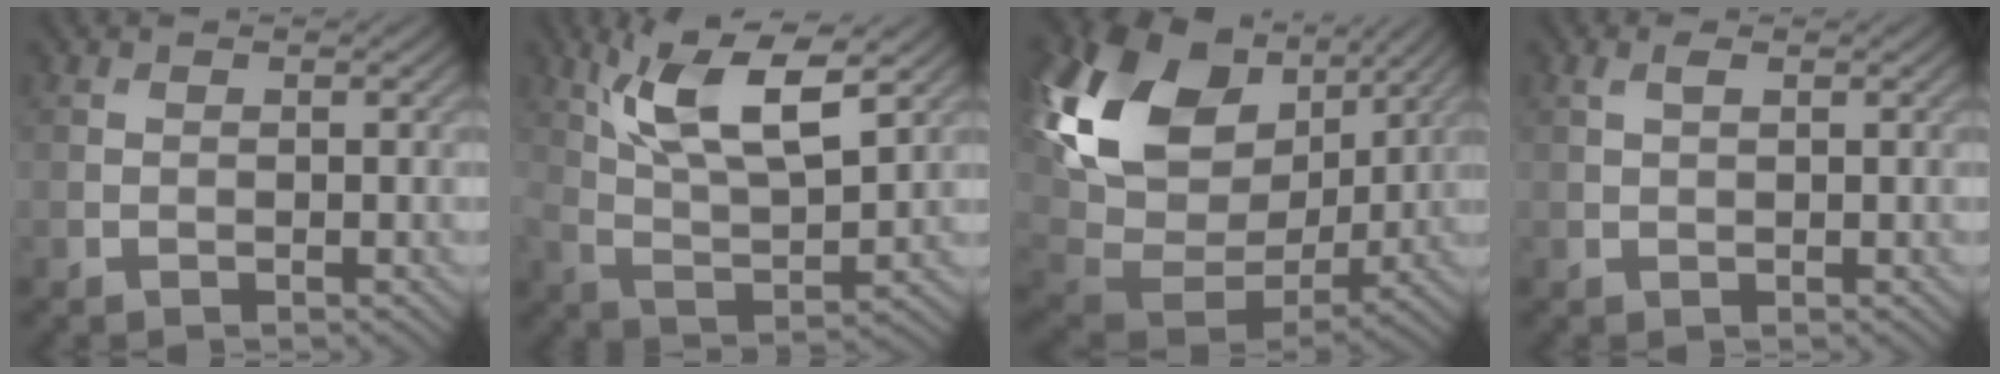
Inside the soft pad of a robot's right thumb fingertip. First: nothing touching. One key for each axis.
{"total": 11.7, "fx": 5.2, "fy": 4.1, "fz": 9.6, "tx": -0.196, "ty": 0.003, "tz": 0.096}
{"total": 18.9, "fx": 6.7, "fy": 12.7, "fz": 12.3, "tx": -0.300, "ty": 0.006, "tz": 0.138}
{"total": 1.3, "fx": 0.6, "fy": 0.5, "fz": 1.1, "tx": -0.027, "ty": 0.003, "tz": 0.013}